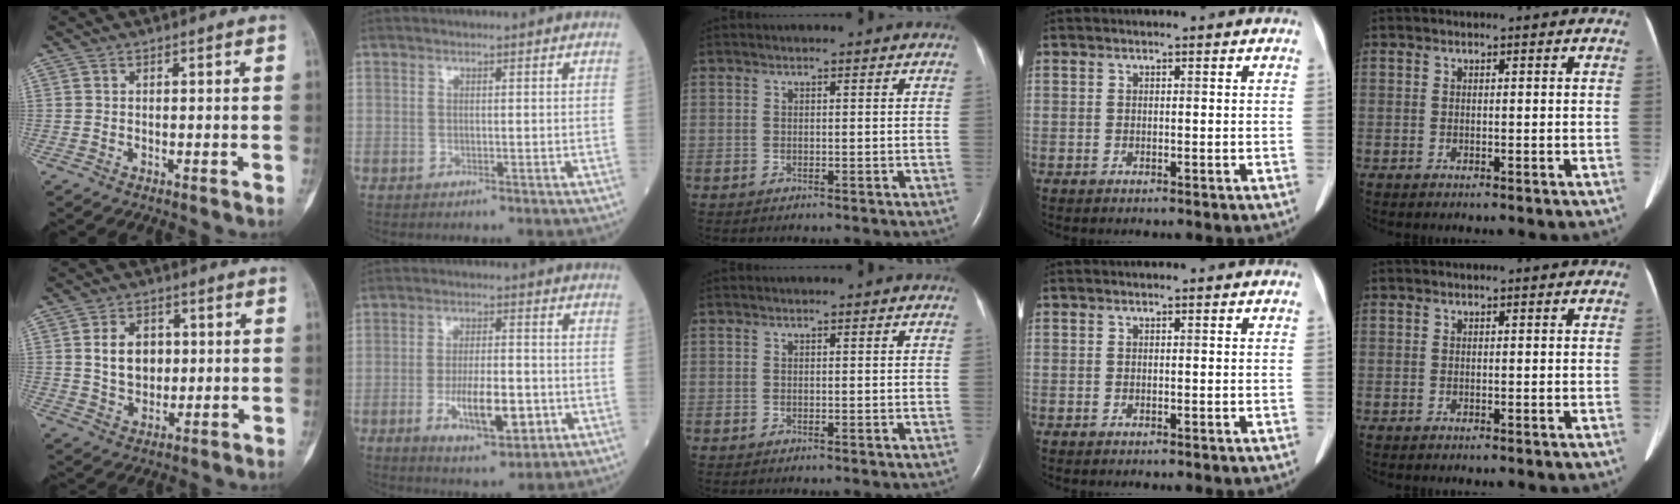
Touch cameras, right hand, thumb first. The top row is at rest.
{"thumb": {"total": 8.5, "force": [1.4, 6.2, 5.6], "torque": [-0.061, -0.007, 0.028]}, "index": {"total": 9.3, "force": [-2.7, 2.9, 8.4], "torque": [-0.147, -0.006, -0.038]}}